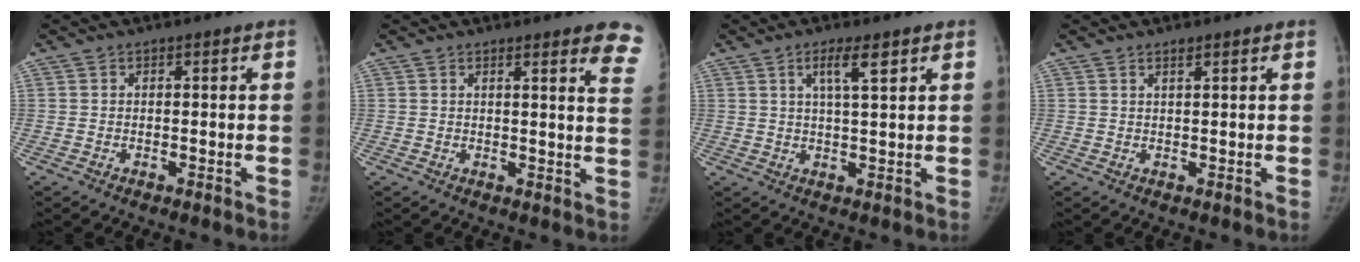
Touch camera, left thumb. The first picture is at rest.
{"total": 8.1, "force": [6.3, 1.1, 5.0], "torque": [-0.034, -0.029, 0.047]}
{"total": 4.8, "force": [2.5, 0.7, 4.0], "torque": [-0.072, -0.011, 0.047]}
{"total": 1.1, "force": [0.9, 0.1, 0.7], "torque": [-0.010, -0.005, 0.017]}